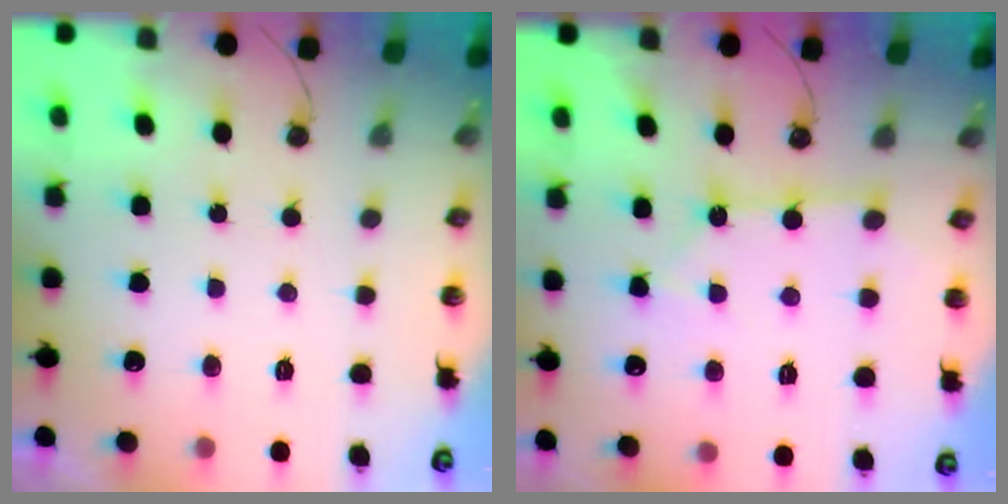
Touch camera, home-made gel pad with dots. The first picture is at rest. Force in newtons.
{"total": 2.6, "press": 2.6, "slide": 0.3}